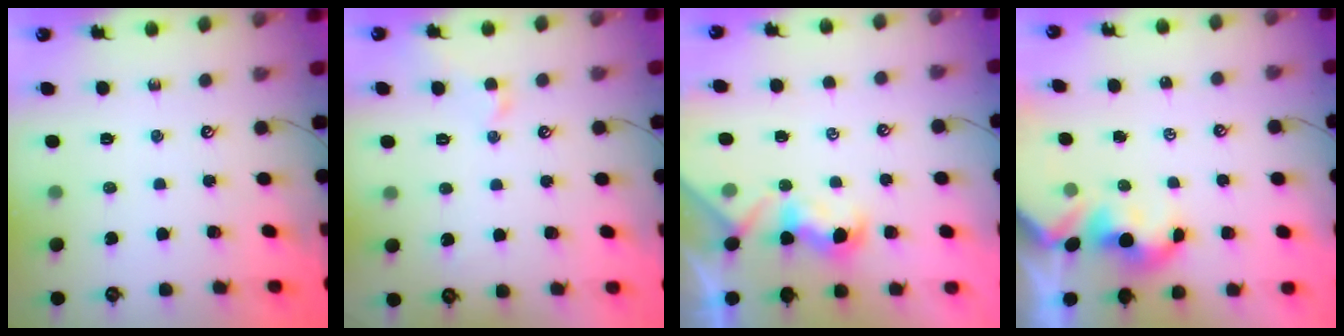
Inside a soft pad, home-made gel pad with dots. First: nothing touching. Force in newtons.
{"total": 1.7, "press": 1.6, "slide": 0.3}
{"total": 2.3, "press": 2.2, "slide": 0.8}
{"total": 1.8, "press": 1.8, "slide": 0.2}